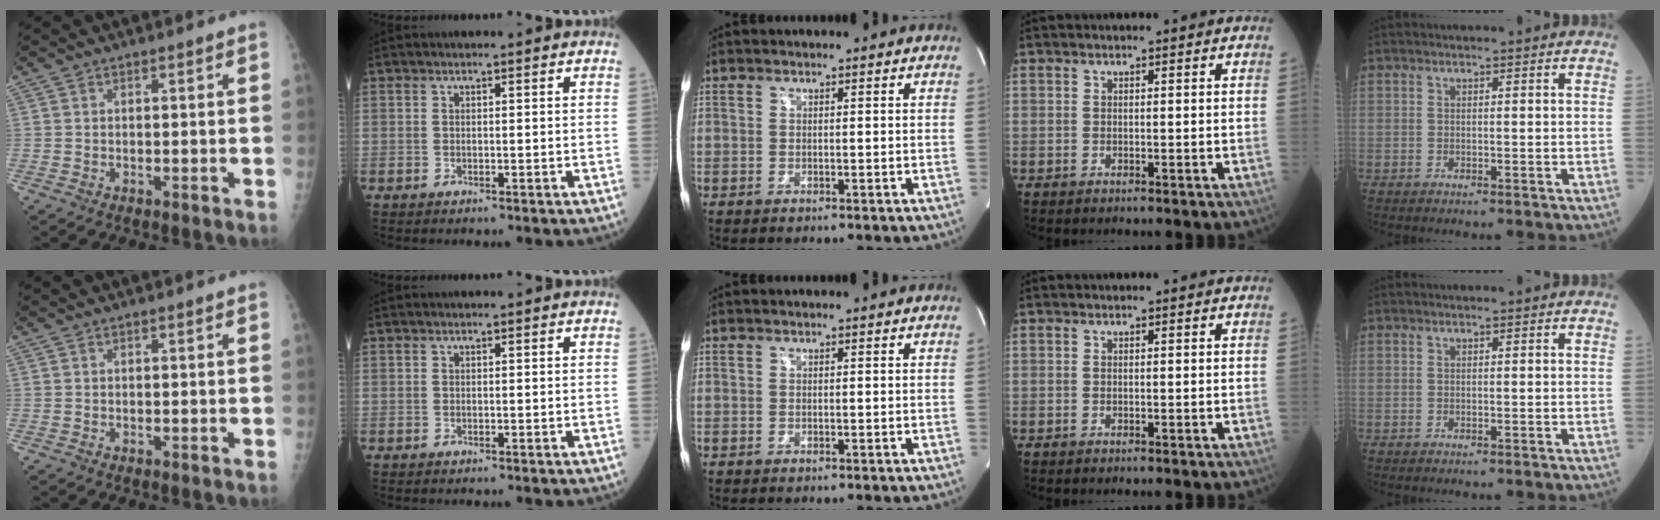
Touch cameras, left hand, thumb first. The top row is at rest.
{}